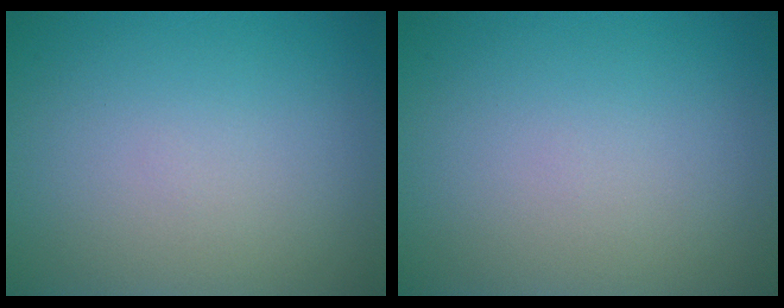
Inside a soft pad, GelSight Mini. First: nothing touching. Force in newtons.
{"total": 0.0}